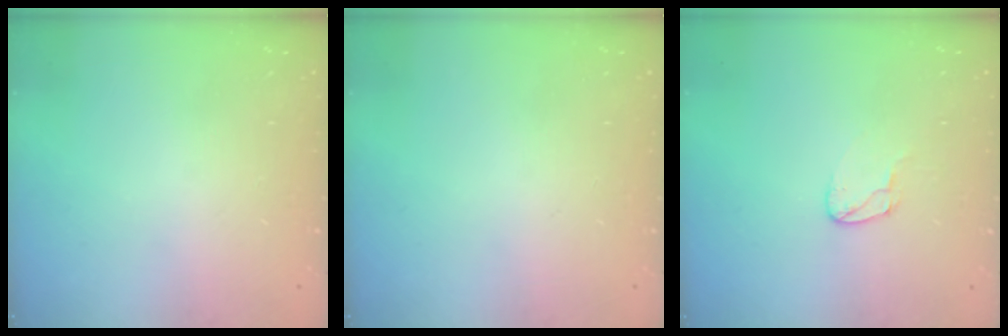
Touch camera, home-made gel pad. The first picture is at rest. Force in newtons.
{"total": 0.0}
{"total": 5.6, "press": 5.6, "slide": 0.5}